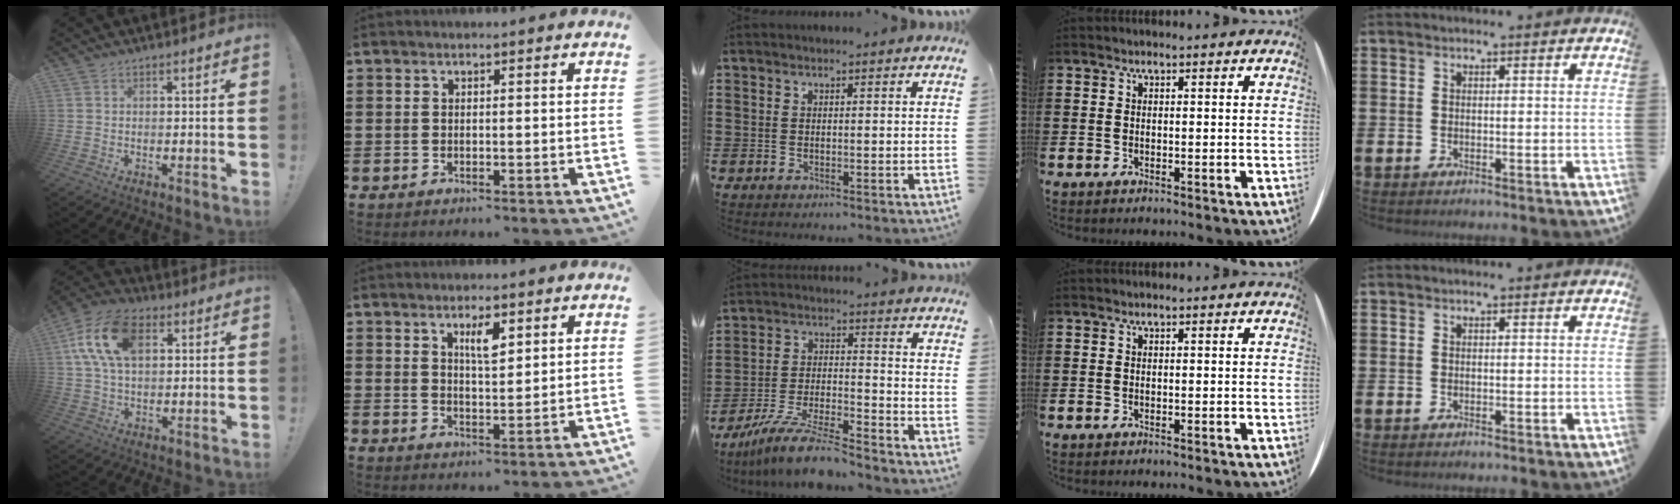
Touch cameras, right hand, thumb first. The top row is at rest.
{"thumb": {"total": 16.1, "force": [5.1, 9.7, 11.8], "torque": [-0.222, 0.005, 0.095]}, "index": {"total": 4.0, "force": [2.2, 1.2, 3.1], "torque": [-0.051, -0.001, 0.033]}, "middle": {"total": 9.9, "force": [-8.7, 0.7, 4.6], "torque": [-0.092, 0.012, -0.171]}}